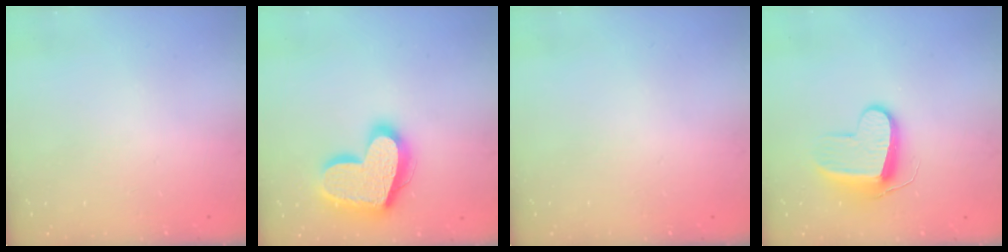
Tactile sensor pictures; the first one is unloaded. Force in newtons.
{"total": 20.5, "press": 20.4, "slide": 1.7}
{"total": 0.0}
{"total": 9.4, "press": 9.4, "slide": 0.2}